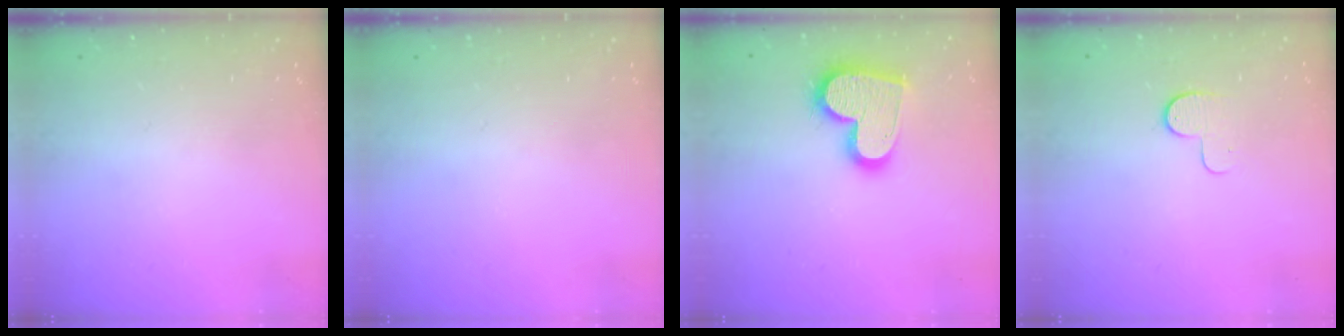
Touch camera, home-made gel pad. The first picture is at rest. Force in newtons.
{"total": 0.0}
{"total": 16.2, "press": 16.2, "slide": 1.1}
{"total": 6.9, "press": 6.8, "slide": 0.7}